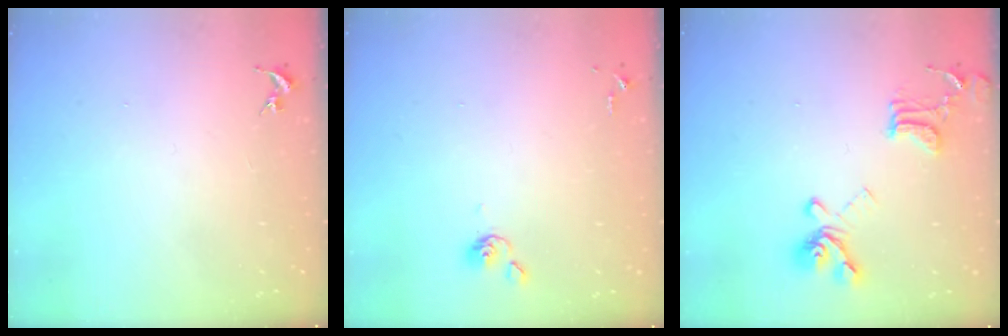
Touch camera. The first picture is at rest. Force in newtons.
{"total": 3.9, "press": 3.8, "slide": 0.6}
{"total": 16.5, "press": 16.4, "slide": 1.6}